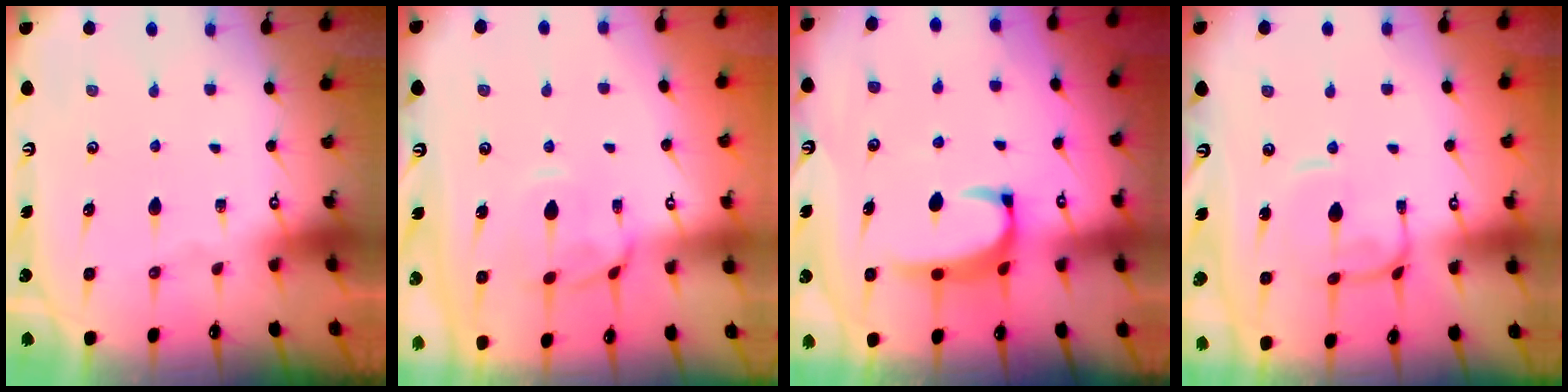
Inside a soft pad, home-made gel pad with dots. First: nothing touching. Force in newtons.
{"total": 1.7, "press": 1.4, "slide": 0.9}
{"total": 1.9, "press": 1.7, "slide": 0.8}
{"total": 0.0}